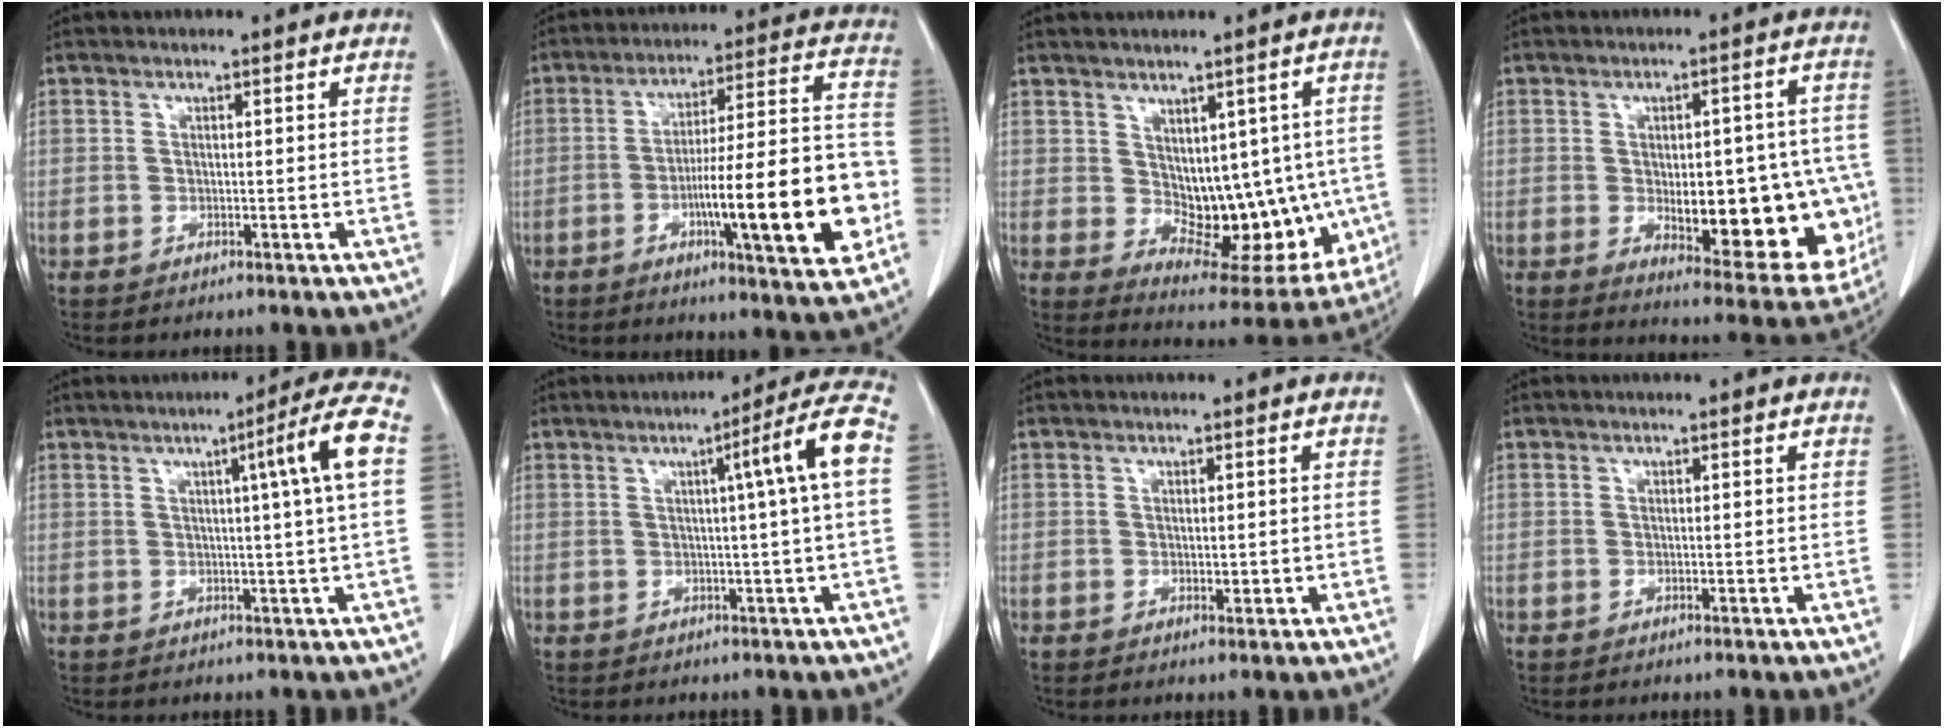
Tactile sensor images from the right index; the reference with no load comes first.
{"total": 20.3, "force": [-5.6, 2.3, 19.3], "torque": [-0.256, 0.016, -0.076]}
{"total": 13.7, "force": [-0.4, 7.9, 11.2], "torque": [-0.123, 0.002, 0.020]}
{"total": 18.8, "force": [-3.3, 7.2, 17.0], "torque": [-0.158, 0.013, -0.012]}
{"total": 8.0, "force": [1.3, -1.6, 7.7], "torque": [-0.105, 0.009, 0.019]}
{"total": 8.1, "force": [1.1, -1.5, 7.9], "torque": [-0.106, 0.012, 0.015]}
{"total": 1.1, "force": [0.0, 0.5, 0.9], "torque": [-0.012, -0.003, 0.003]}
{"total": 0.0}